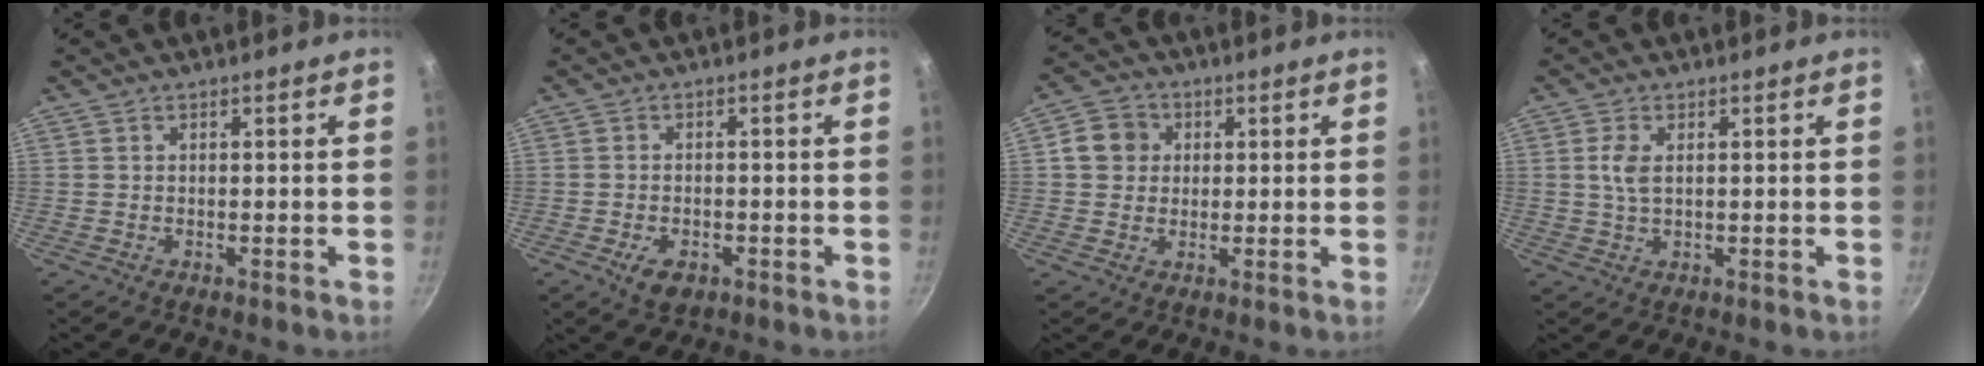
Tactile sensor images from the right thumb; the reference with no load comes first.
{"total": 4.3, "force": [-2.0, 2.7, 2.8], "torque": [-0.048, 0.008, -0.028]}
{"total": 6.4, "force": [1.3, 5.7, 2.4], "torque": [-0.012, 0.008, 0.011]}
{"total": 3.7, "force": [0.7, 1.9, 3.1], "torque": [-0.066, 0.003, 0.014]}